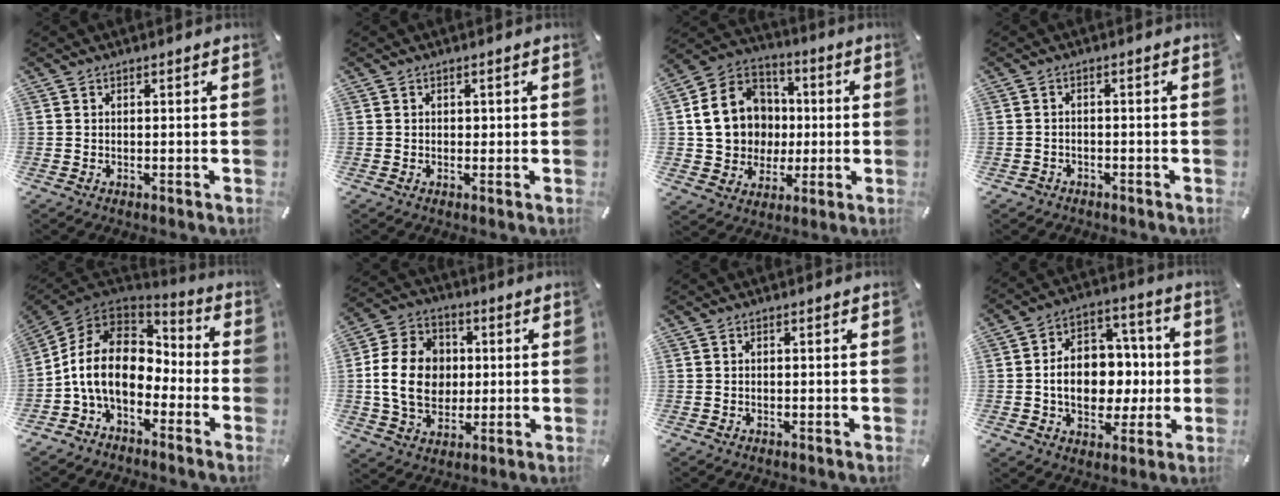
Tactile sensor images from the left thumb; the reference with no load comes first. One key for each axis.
{"total": 0.7, "fx": 0.0, "fy": 0.6, "fz": 0.2, "tx": -0.003, "ty": 0.005, "tz": -0.001}
{"total": 16.9, "fx": 0.5, "fy": 15.3, "fz": 7.1, "tx": -0.135, "ty": 0.018, "tz": 0.019}
{"total": 1.9, "fx": -1.4, "fy": 1.3, "fz": 0.4, "tx": -0.009, "ty": 0.008, "tz": -0.031}
{"total": 13.7, "fx": -3.3, "fy": 9.8, "fz": 9.0, "tx": -0.199, "ty": 0.022, "tz": -0.062}
{"total": 14.2, "fx": 0.2, "fy": 11.6, "fz": 8.2, "tx": -0.180, "ty": 0.016, "tz": 0.003}
{"total": 0.0}
{"total": 13.5, "fx": -1.2, "fy": 10.6, "fz": 8.3, "tx": -0.145, "ty": 0.011, "tz": -0.012}